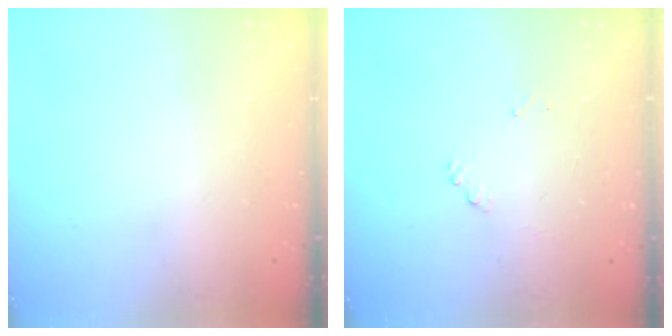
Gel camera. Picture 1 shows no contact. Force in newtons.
{"total": 7.2, "press": 7.1, "slide": 0.4}